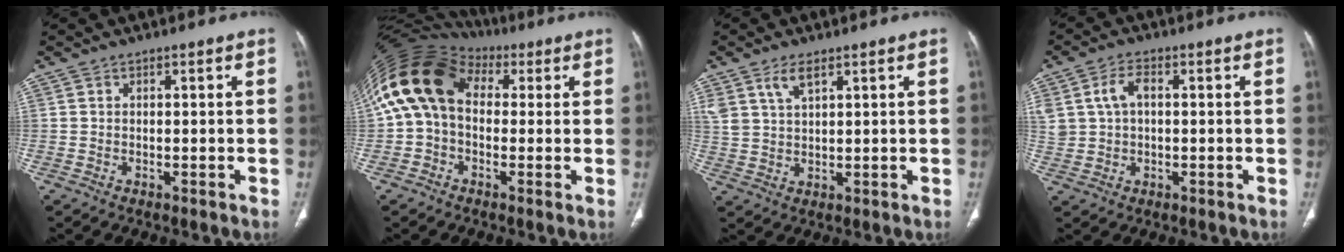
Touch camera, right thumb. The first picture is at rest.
{"total": 15.4, "force": [2.5, 11.0, 10.5], "torque": [-0.197, 0.049, 0.038]}
{"total": 4.8, "force": [3.0, 2.0, 3.2], "torque": [-0.063, -0.010, 0.067]}
{"total": 6.8, "force": [1.4, 4.5, 5.0], "torque": [-0.108, 0.014, 0.033]}